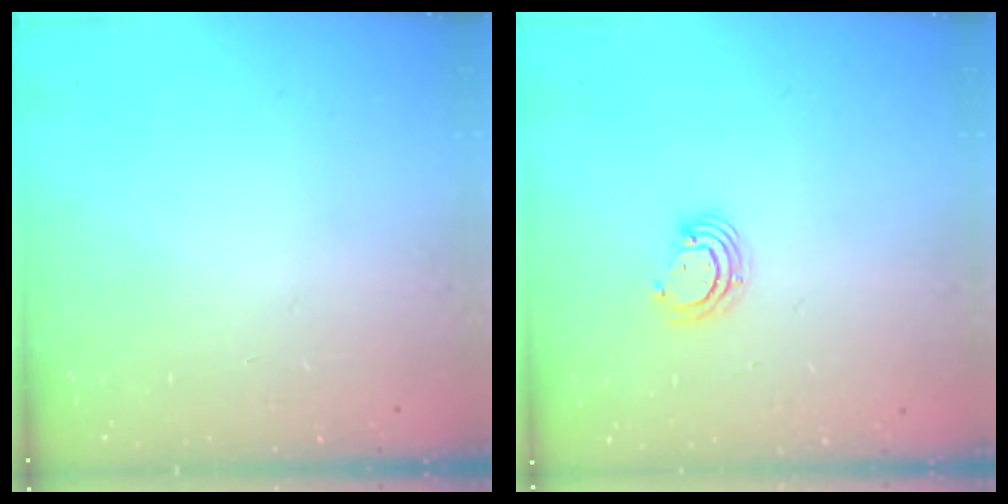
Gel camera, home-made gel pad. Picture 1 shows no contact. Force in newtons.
{"total": 3.7, "press": 3.7, "slide": 0.3}